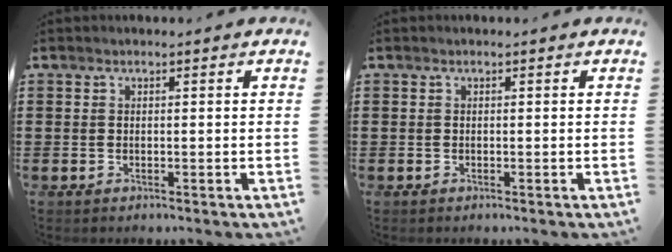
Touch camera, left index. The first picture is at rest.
{"total": 0.0}